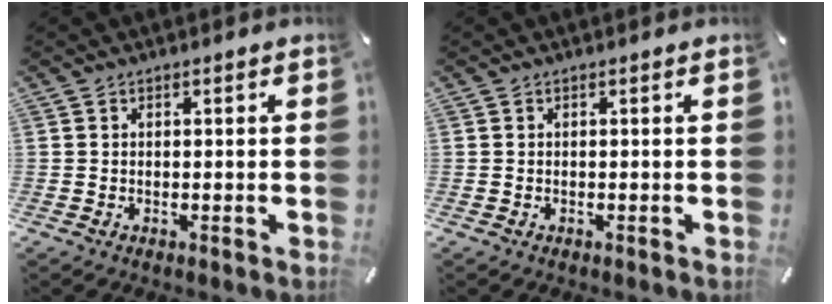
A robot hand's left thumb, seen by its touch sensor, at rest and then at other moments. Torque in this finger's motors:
{"motor_torque": [-0.10, 0.10, 0.05, 0.05, 0.00]}